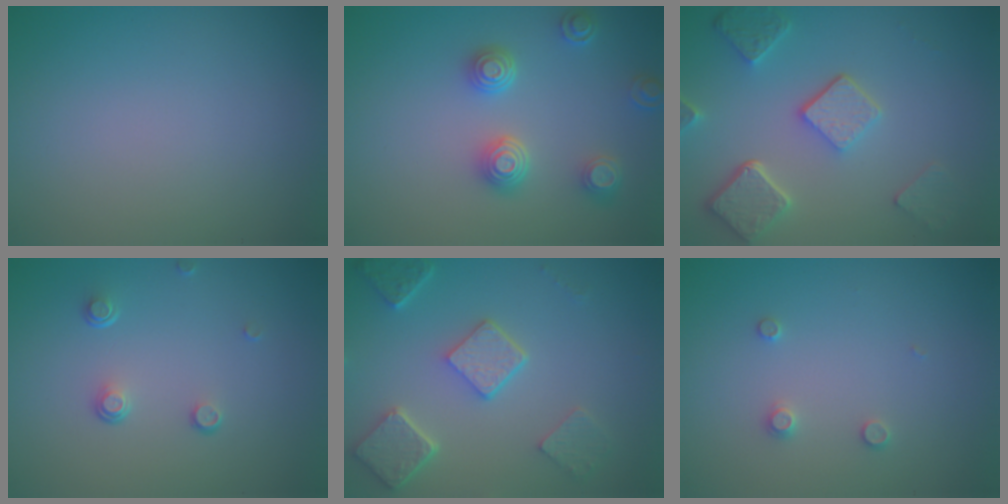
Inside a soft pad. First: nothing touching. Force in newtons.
{"total": 3.8, "press": 3.4, "slide": 1.6}
{"total": 5.1, "press": 4.0, "slide": 3.2}
{"total": 1.4, "press": 0.8, "slide": 1.2}
{"total": 4.9, "press": 3.8, "slide": 3.1}
{"total": 1.0, "press": 1.0, "slide": 0.2}